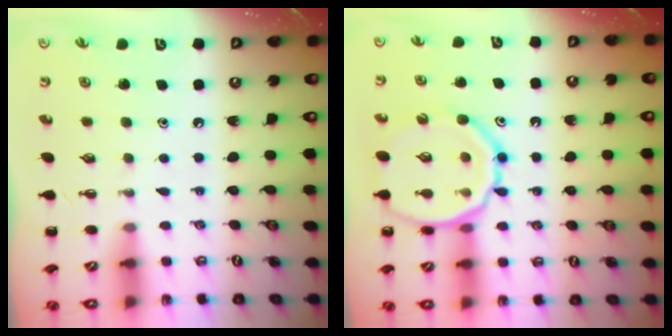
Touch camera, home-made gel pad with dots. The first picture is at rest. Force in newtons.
{"total": 16.0, "press": 15.8, "slide": 2.5}